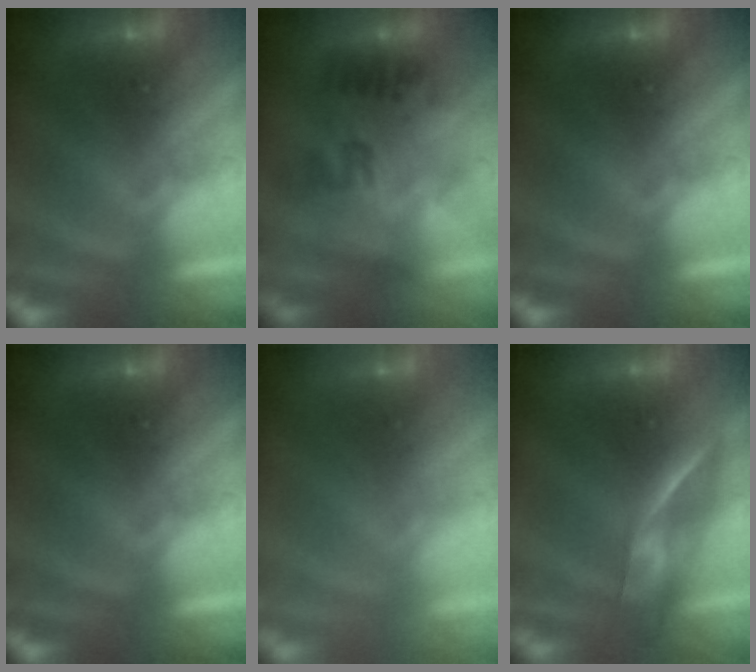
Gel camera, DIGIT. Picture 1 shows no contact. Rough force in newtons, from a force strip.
{"total": 2.4}
{"total": 0.0}
{"total": 0.0}
{"total": 8.1}
{"total": 2.6}